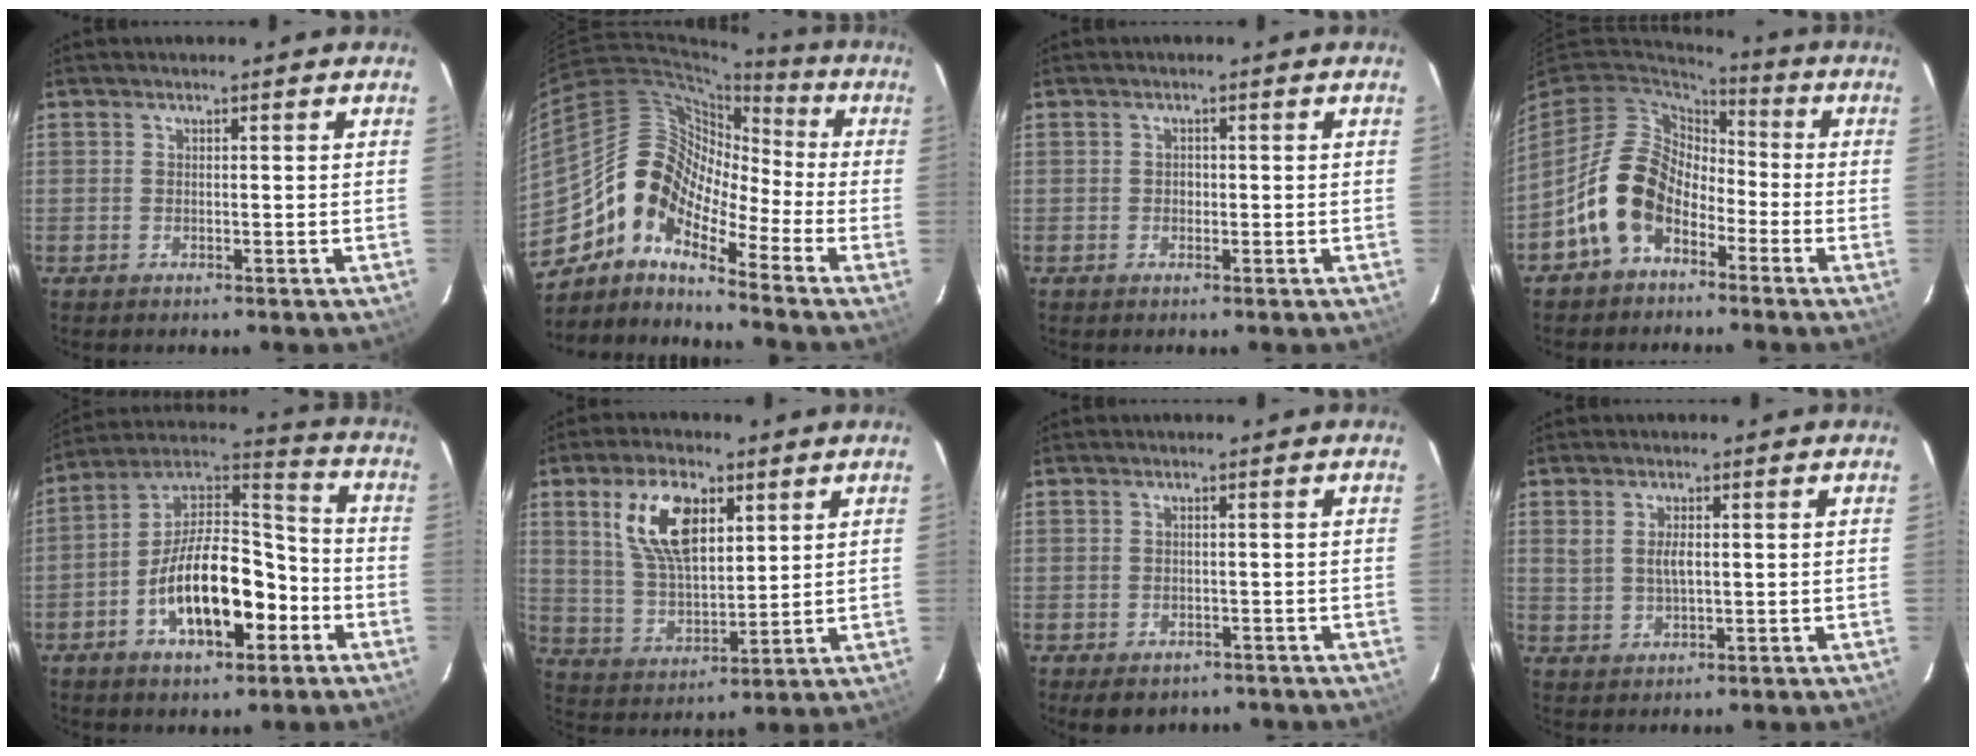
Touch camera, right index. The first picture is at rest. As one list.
[{"total": 12.0, "force": [-7.1, 6.4, 7.3], "torque": [-0.122, 0.022, -0.157]}, {"total": 0.9, "force": [-0.2, 0.8, 0.2], "torque": [-0.001, 0.002, -0.003]}, {"total": 12.6, "force": [-5.5, 8.8, 7.2], "torque": [-0.151, 0.017, -0.101]}, {"total": 17.1, "force": [-6.4, 7.9, 13.8], "torque": [-0.246, 0.024, -0.105]}, {"total": 13.1, "force": [5.5, 6.5, 9.9], "torque": [-0.189, 0.014, 0.113]}, {"total": 3.9, "force": [-2.3, 2.8, 1.5], "torque": [-0.024, -0.003, -0.023]}, {"total": 3.4, "force": [0.8, 1.7, 2.9], "torque": [-0.051, 0.002, 0.019]}]